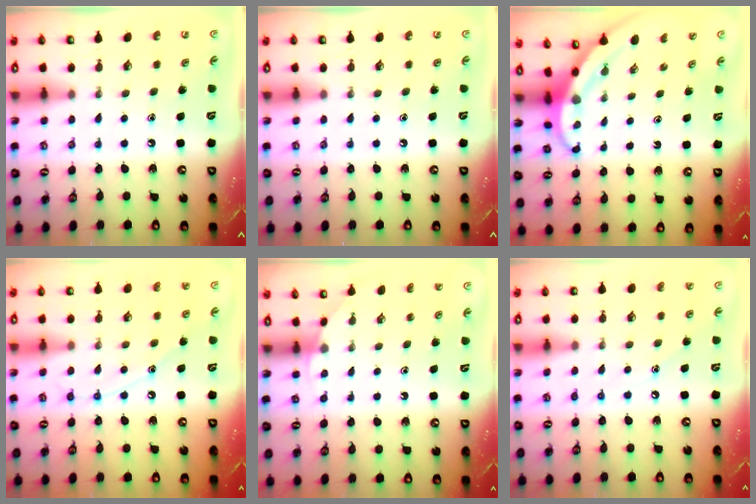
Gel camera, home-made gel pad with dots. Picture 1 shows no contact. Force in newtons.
{"total": 0.0}
{"total": 3.7, "press": 3.7, "slide": 0.5}
{"total": 9.7, "press": 9.7, "slide": 0.8}
{"total": 2.7, "press": 2.7, "slide": 0.1}
{"total": 6.0, "press": 5.9, "slide": 0.8}